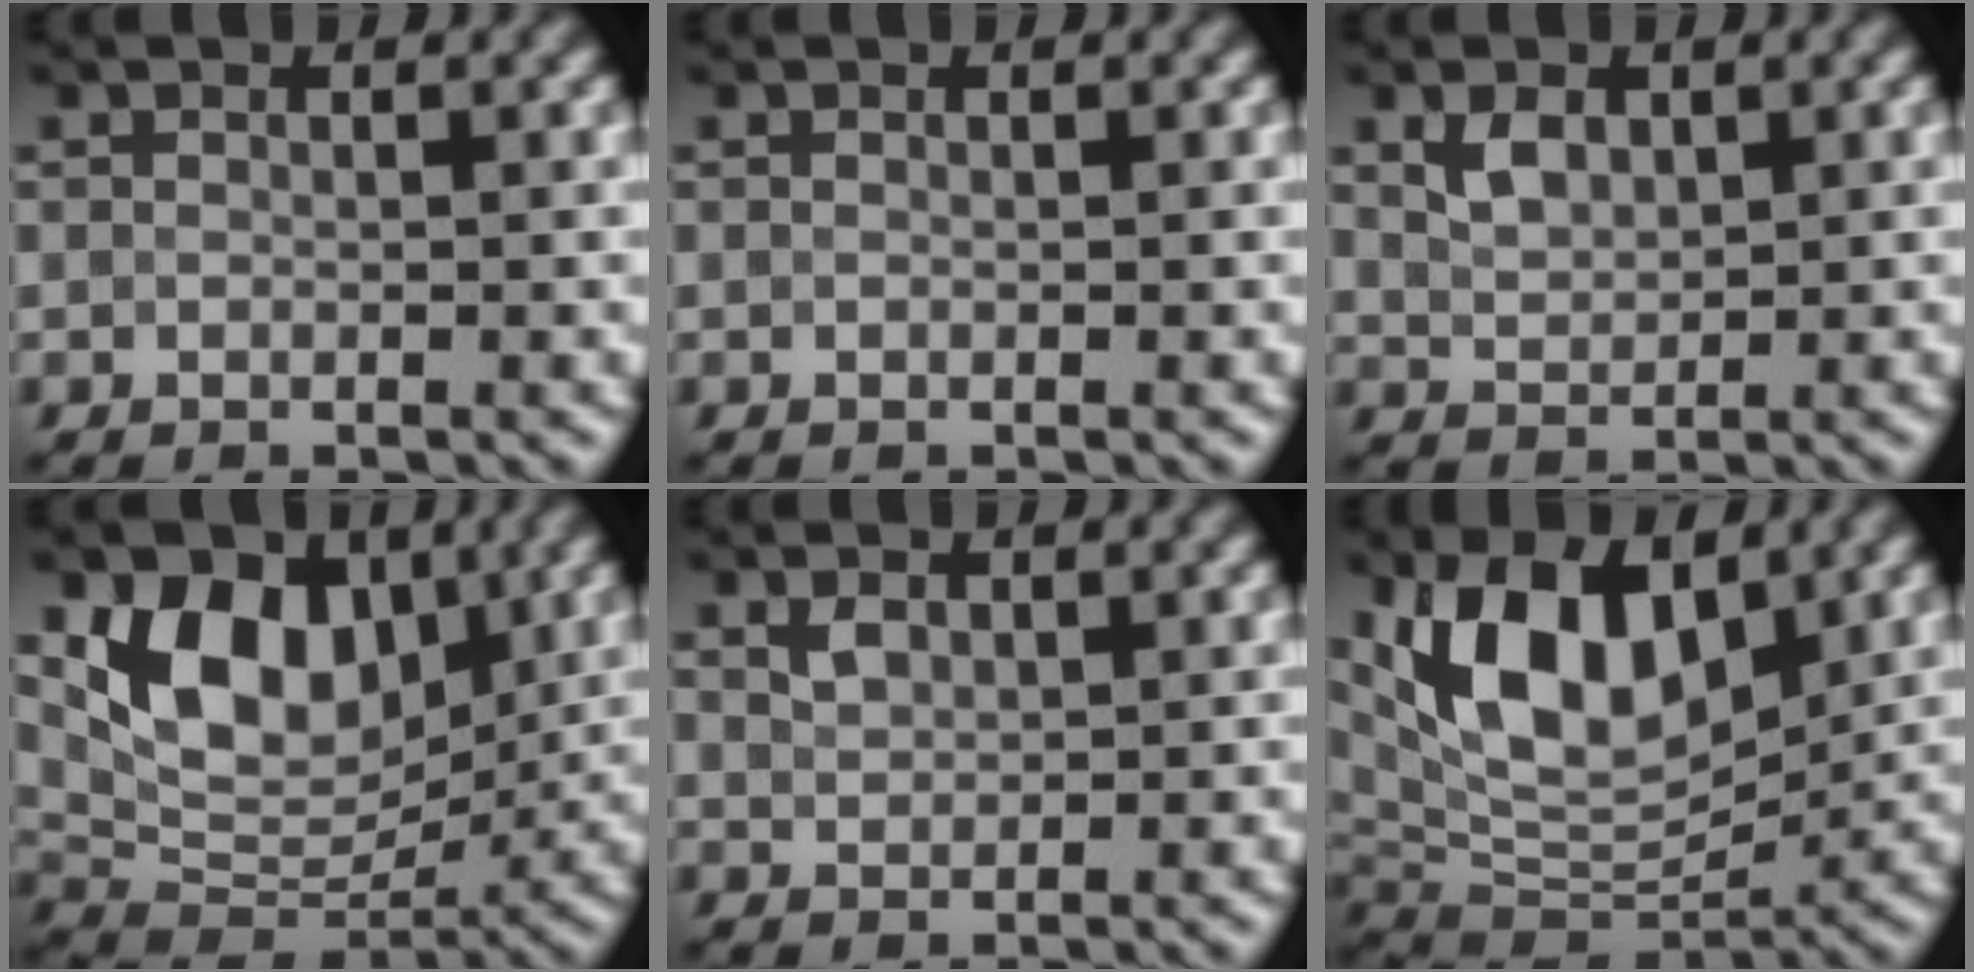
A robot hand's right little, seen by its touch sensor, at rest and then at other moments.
{"total": 0.0}
{"total": 2.2, "force": [1.0, 1.4, 1.3], "torque": [-0.028, 0.000, 0.024]}
{"total": 8.6, "force": [2.9, 5.7, 5.6], "torque": [-0.092, -0.009, 0.049]}
{"total": 1.4, "force": [0.7, 0.9, 0.7], "torque": [-0.014, 0.000, 0.017]}
{"total": 10.3, "force": [3.7, 5.4, 7.9], "torque": [-0.148, 0.002, 0.060]}